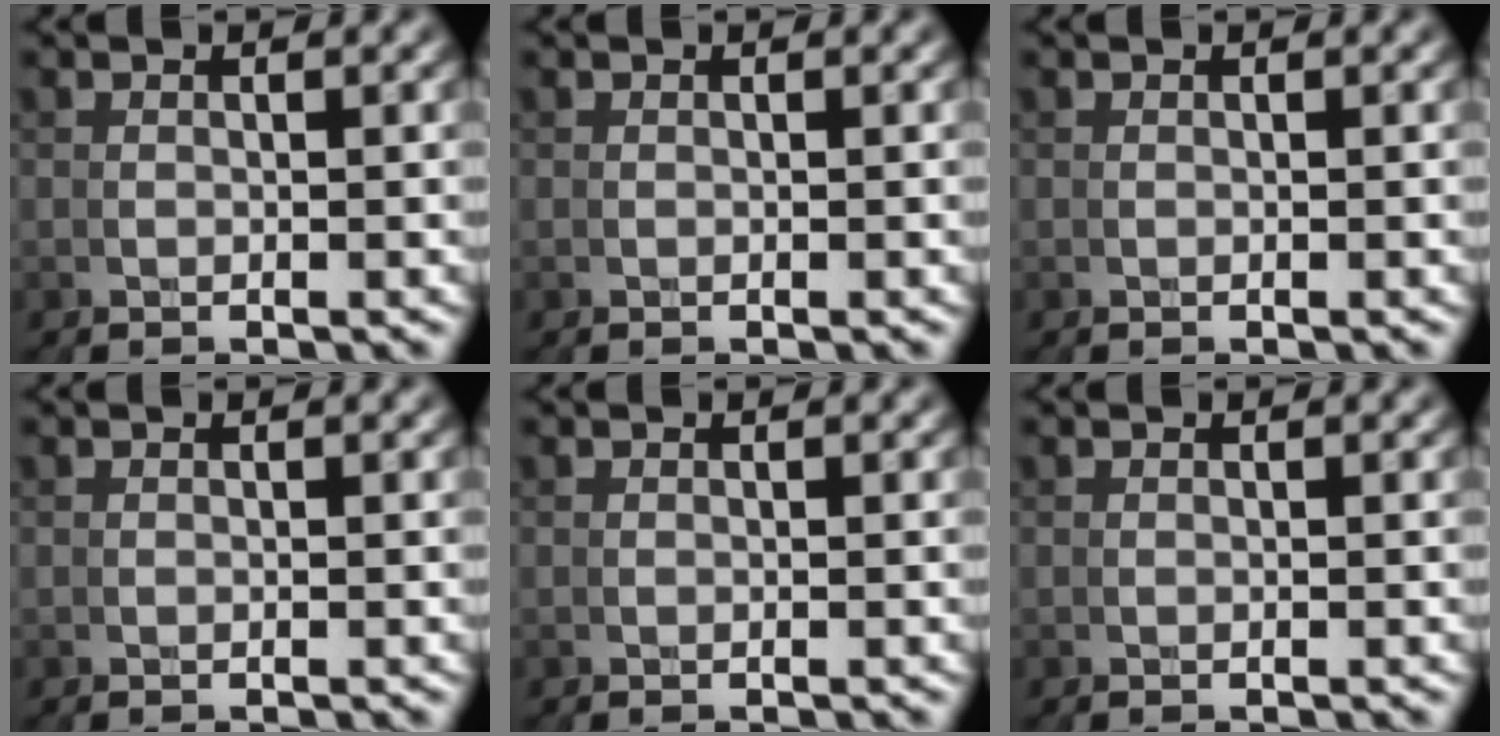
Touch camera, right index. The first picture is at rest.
{"total": 0.0}
{"total": 0.0}
{"total": 0.0}
{"total": 0.0}
{"total": 0.0}